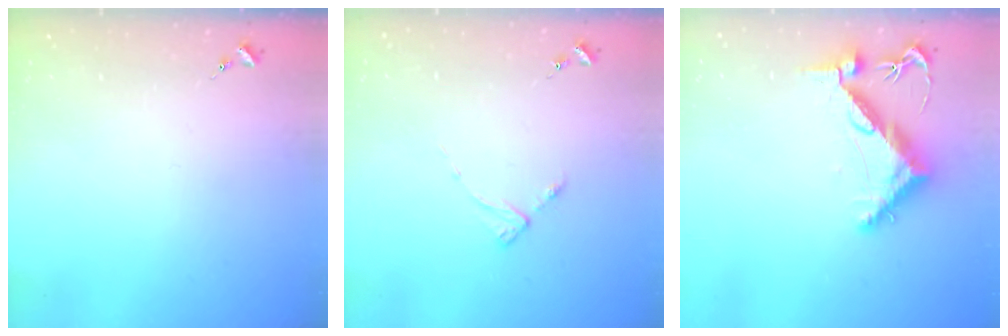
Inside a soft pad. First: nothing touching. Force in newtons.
{"total": 2.7, "press": 2.7, "slide": 0.4}
{"total": 11.0, "press": 10.9, "slide": 1.1}